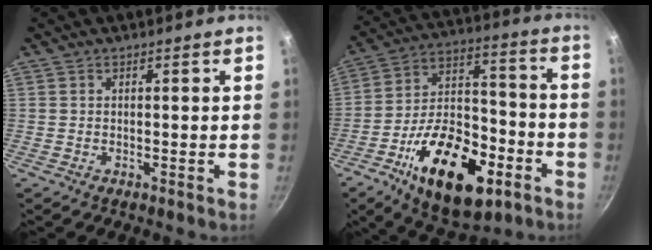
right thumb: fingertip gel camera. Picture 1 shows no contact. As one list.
[{"total": 24.3, "force": [-11.0, 12.5, 17.8], "torque": [-0.254, 0.054, -0.173]}]